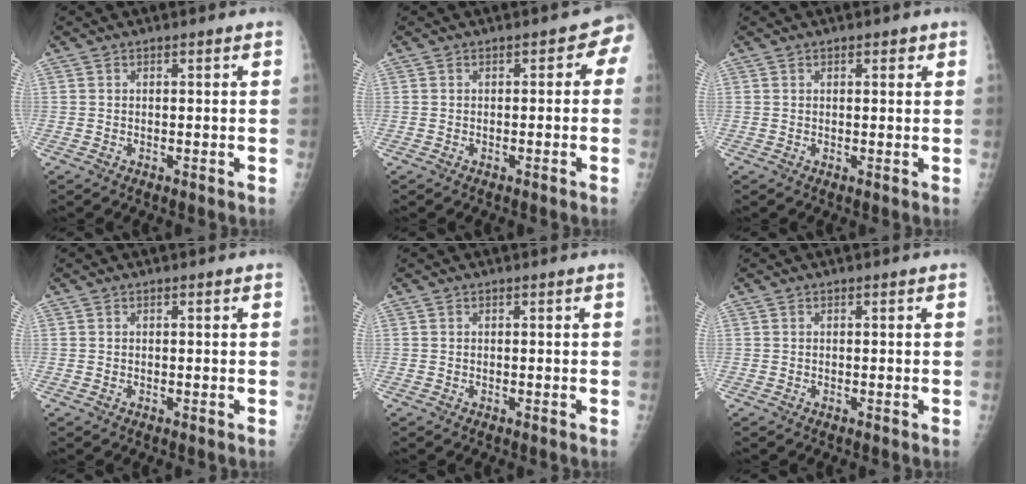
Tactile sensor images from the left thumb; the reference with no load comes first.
{"total": 2.8, "force": [-0.6, 2.0, 1.9], "torque": [0.002, 0.020, -0.016]}
{"total": 1.5, "force": [0.8, 0.8, 1.0], "torque": [-0.001, -0.002, 0.010]}
{"total": 0.0}
{"total": 0.0}
{"total": 0.0}